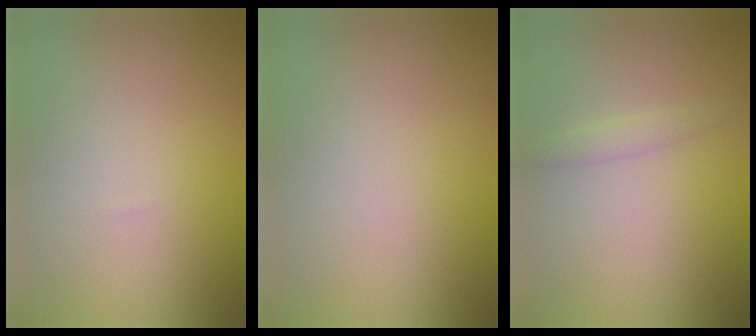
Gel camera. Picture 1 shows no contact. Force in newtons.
{"total": 0.0}
{"total": 1.0, "press": 1.0, "slide": 0.0}